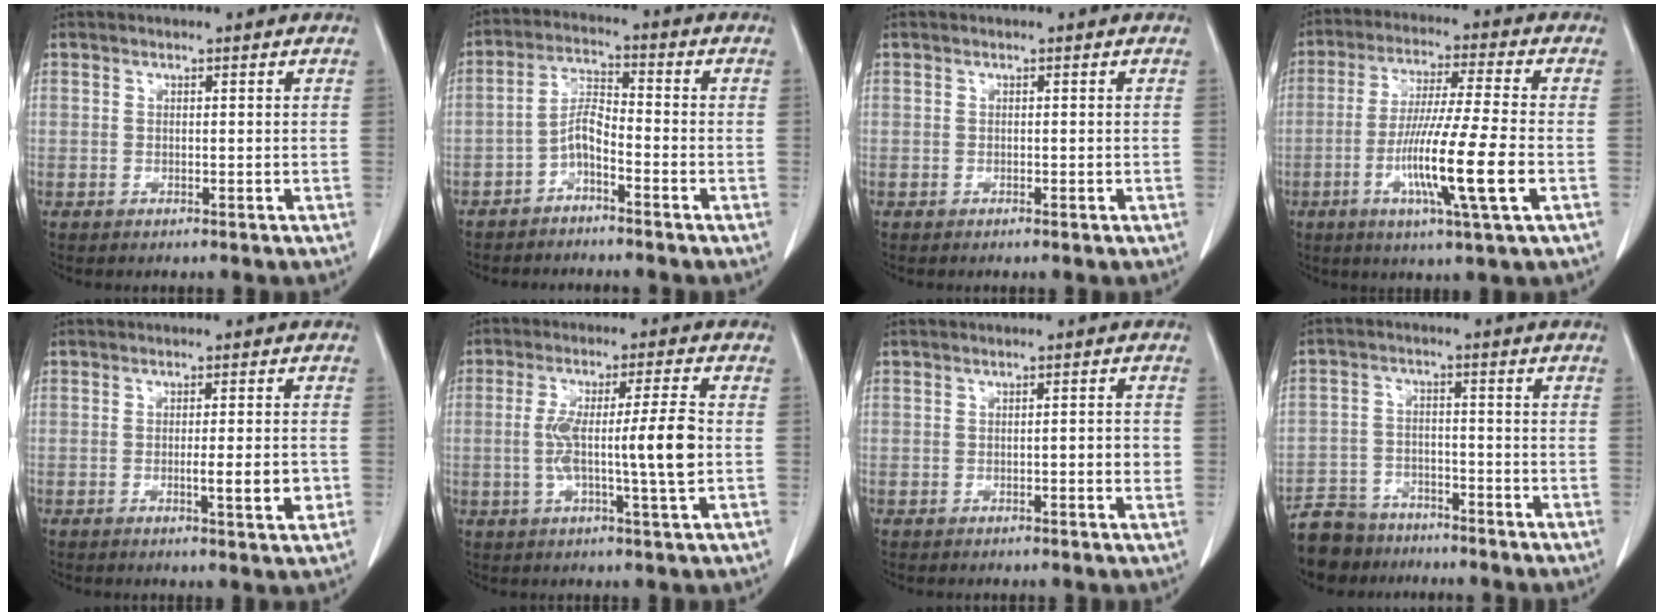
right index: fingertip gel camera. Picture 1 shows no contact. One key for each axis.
{"total": 4.4, "fx": -2.7, "fy": 1.2, "fz": 3.3, "tx": -0.066, "ty": 0.012, "tz": -0.056}
{"total": 0.0}
{"total": 13.0, "fx": -3.8, "fy": -0.7, "fz": 12.4, "tx": -0.234, "ty": -0.018, "tz": -0.075}
{"total": 4.6, "fx": -1.2, "fy": 0.3, "fz": 4.4, "tx": -0.063, "ty": -0.006, "tz": -0.016}
{"total": 10.3, "fx": -0.8, "fy": -0.2, "fz": 10.3, "tx": -0.184, "ty": 0.008, "tz": -0.016}
{"total": 2.6, "fx": -0.4, "fy": 0.5, "fz": 2.5, "tx": -0.035, "ty": 0.002, "tz": -0.007}
{"total": 8.4, "fx": -7.1, "fy": 4.3, "fz": 0.9, "tx": -0.021, "ty": 0.002, "tz": -0.123}